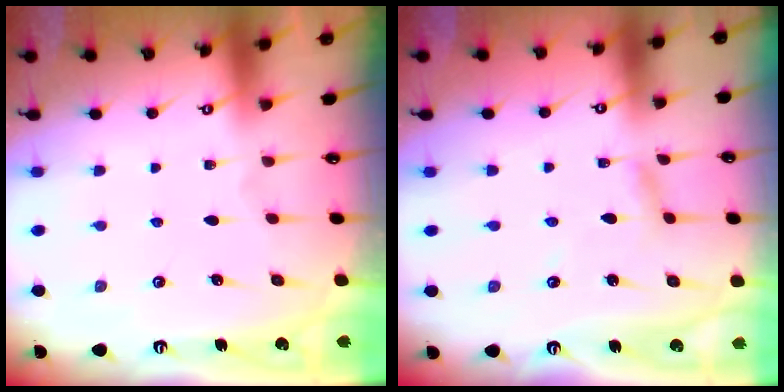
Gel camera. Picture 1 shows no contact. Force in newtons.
{"total": 2.9, "press": 2.9, "slide": 0.3}